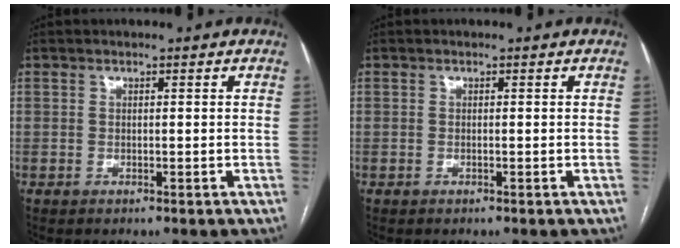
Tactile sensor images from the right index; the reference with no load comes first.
{"total": 0.0}